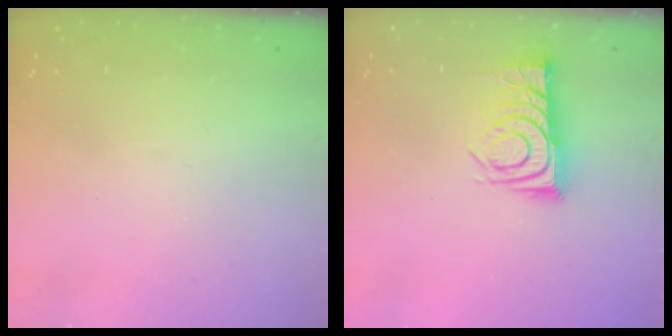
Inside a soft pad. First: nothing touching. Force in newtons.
{"total": 11.2, "press": 11.2, "slide": 0.5}